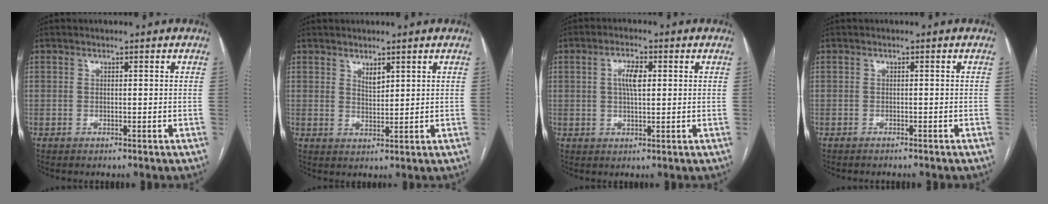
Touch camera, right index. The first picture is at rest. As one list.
[{"total": 2.2, "force": [1.5, 0.8, 1.3], "torque": [-0.026, -0.005, 0.032]}, {"total": 4.0, "force": [0.9, 1.3, 3.7], "torque": [-0.071, 0.007, 0.015]}, {"total": 1.9, "force": [-1.8, 0.1, 0.6], "torque": [-0.009, -0.002, -0.022]}]